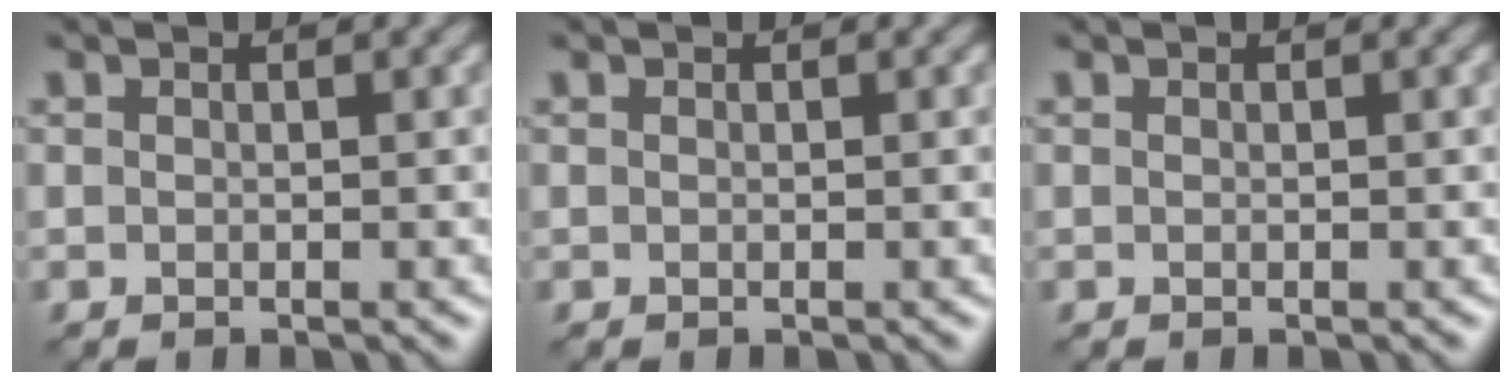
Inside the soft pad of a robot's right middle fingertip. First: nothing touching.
{"total": 0.0}
{"total": 0.0}